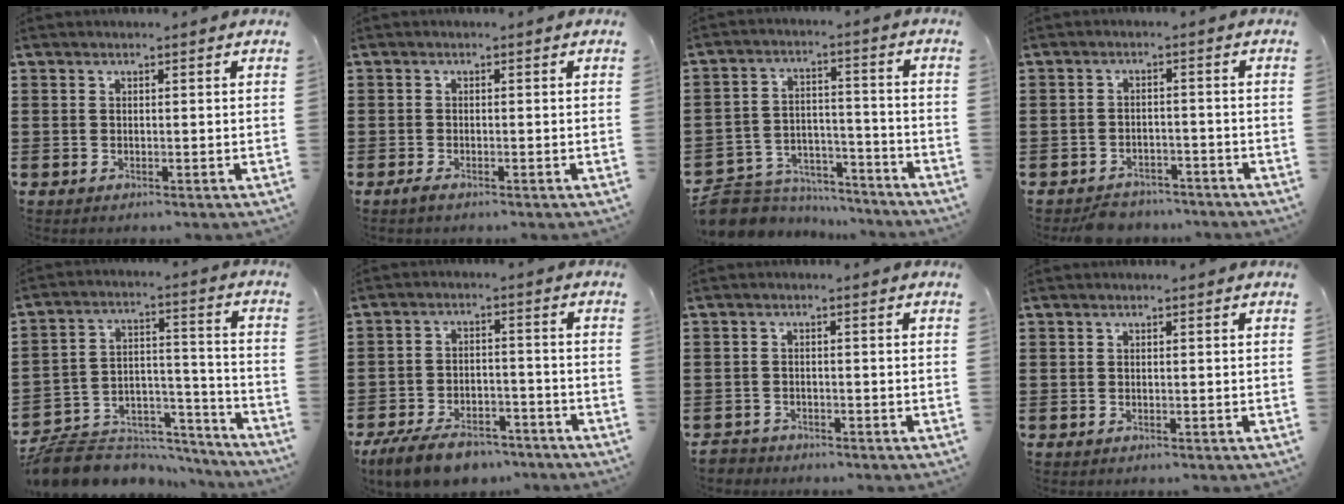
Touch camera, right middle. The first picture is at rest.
{"total": 0.9, "force": [-0.7, 0.4, 0.4], "torque": [-0.017, -0.005, -0.016]}
{"total": 6.9, "force": [-6.6, 2.1, 0.4], "torque": [-0.023, 0.011, -0.136]}
{"total": 3.1, "force": [-3.0, 0.9, -0.1], "torque": [-0.005, 0.006, -0.064]}
{"total": 7.3, "force": [-6.7, 2.9, 0.8], "torque": [-0.019, 0.016, -0.129]}
{"total": 7.6, "force": [-6.6, 2.2, 3.1], "torque": [-0.059, 0.014, -0.125]}
{"total": 1.8, "force": [-1.7, 0.5, -0.1], "torque": [-0.003, 0.001, -0.039]}
{"total": 0.0}